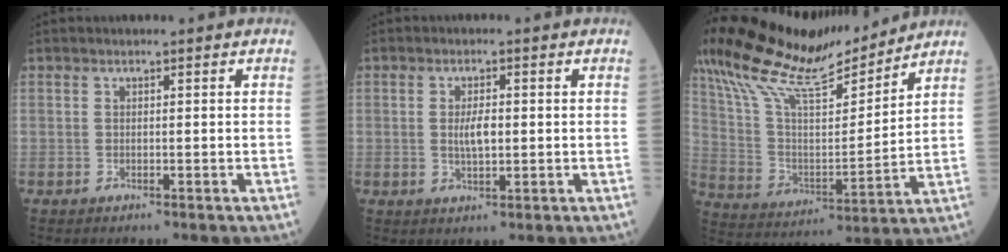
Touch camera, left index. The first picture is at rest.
{"total": 3.3, "force": [0.1, 1.1, 3.1], "torque": [-0.063, -0.001, 0.002]}
{"total": 19.7, "force": [17.2, 3.0, 9.2], "torque": [-0.183, 0.017, 0.307]}